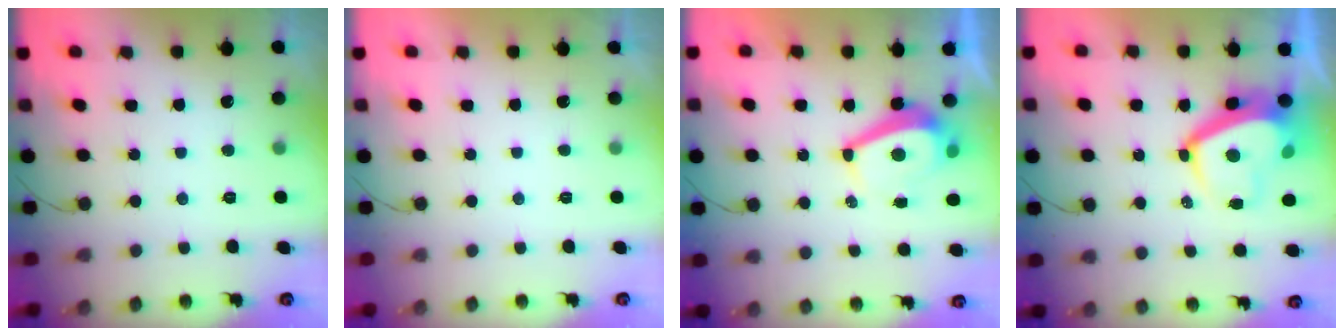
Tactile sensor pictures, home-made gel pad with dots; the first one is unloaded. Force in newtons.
{"total": 2.3, "press": 2.3, "slide": 0.3}
{"total": 5.2, "press": 5.2, "slide": 0.4}
{"total": 7.6, "press": 7.5, "slide": 0.9}